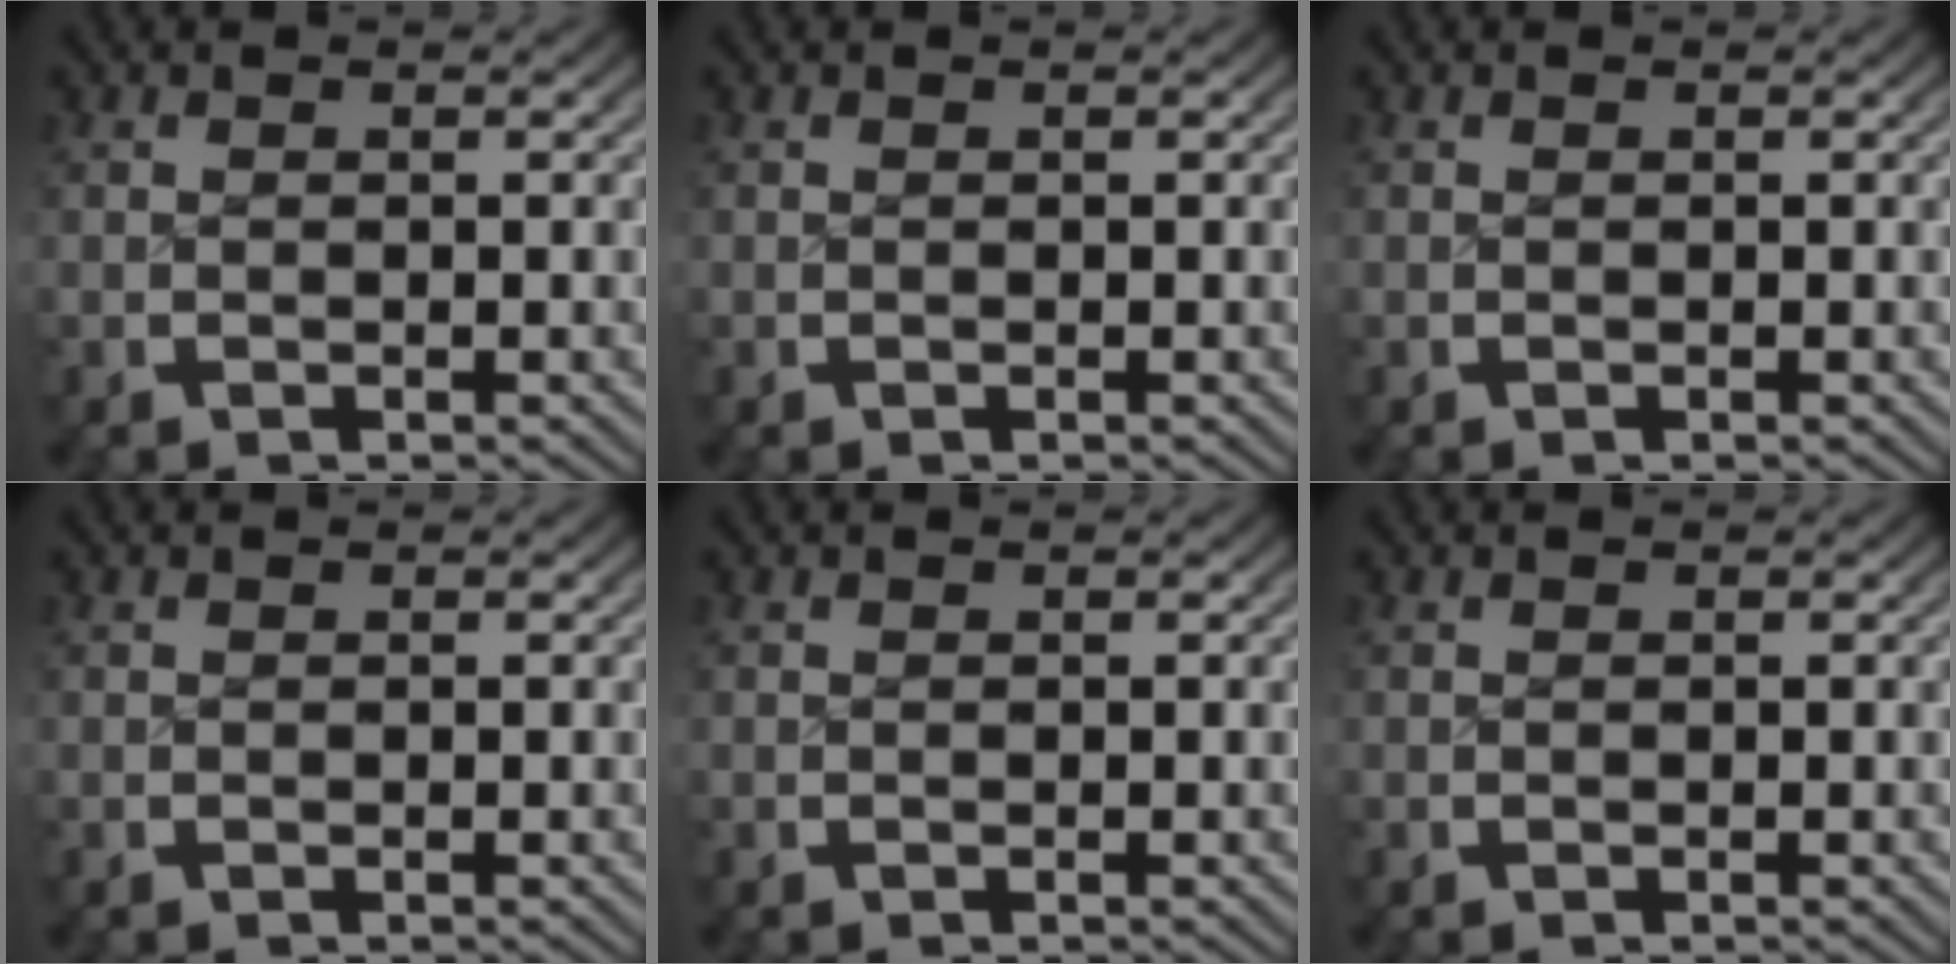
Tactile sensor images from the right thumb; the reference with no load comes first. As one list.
[{"total": 0.0}, {"total": 0.0}, {"total": 0.0}, {"total": 0.0}, {"total": 0.0}]